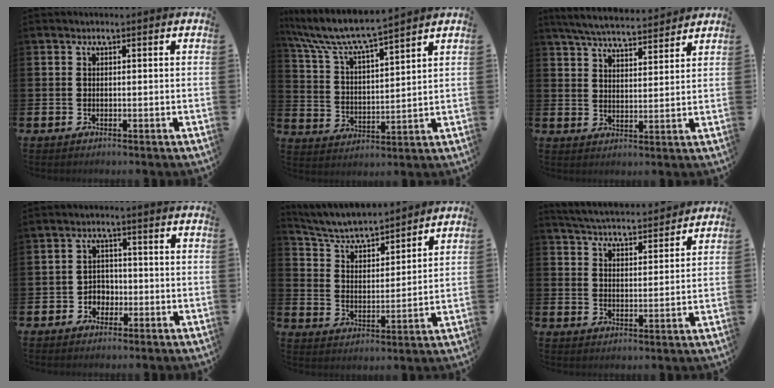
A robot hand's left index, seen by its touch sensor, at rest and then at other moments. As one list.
[{"total": 7.8, "force": [7.2, 0.7, 3.0], "torque": [-0.092, -0.046, 0.123]}, {"total": 6.1, "force": [5.9, 0.6, 1.3], "torque": [-0.039, -0.032, 0.105]}, {"total": 2.9, "force": [-1.5, 2.4, 0.8], "torque": [-0.018, 0.007, -0.035]}, {"total": 5.5, "force": [5.2, 1.2, 1.5], "torque": [-0.057, -0.043, 0.084]}, {"total": 4.9, "force": [4.9, 0.5, 0.2], "torque": [-0.025, -0.036, 0.085]}]